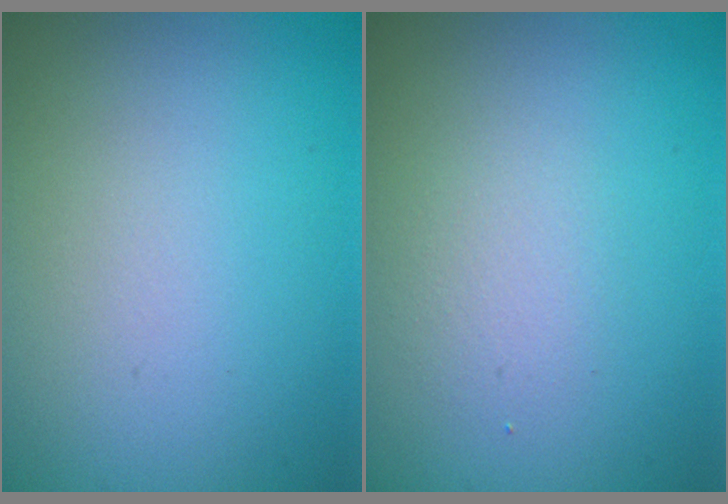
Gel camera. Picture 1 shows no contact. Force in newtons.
{"total": 1.6, "press": 1.6, "slide": 0.0}